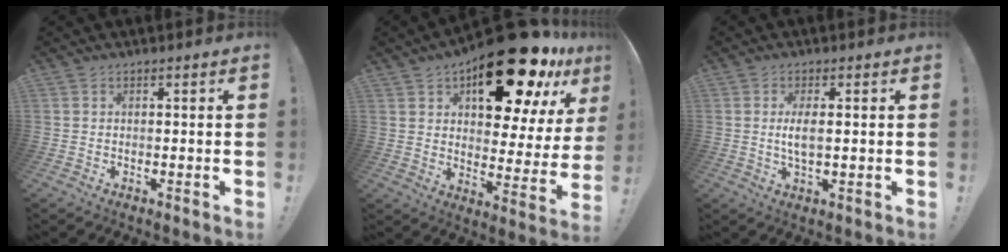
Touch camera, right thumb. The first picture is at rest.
{"total": 25.2, "force": [15.1, 10.5, 17.2], "torque": [-0.225, -0.102, 0.248]}
{"total": 4.6, "force": [0.0, 1.3, 4.4], "torque": [-0.077, -0.006, -0.003]}